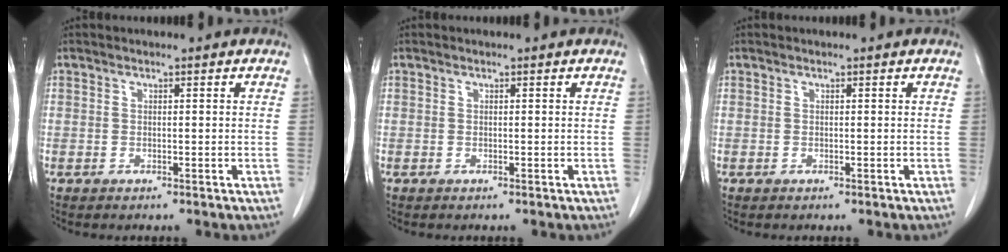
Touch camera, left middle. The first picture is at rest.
{"total": 0.0}
{"total": 0.0}